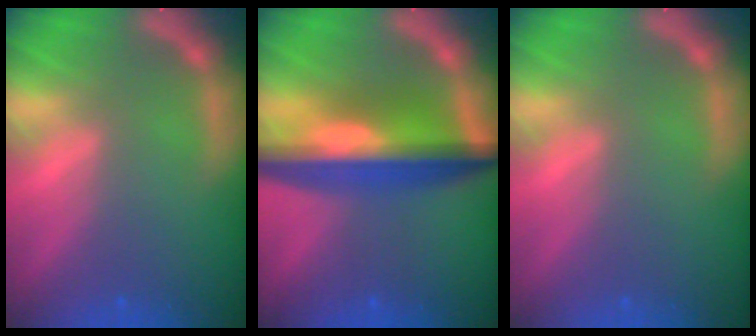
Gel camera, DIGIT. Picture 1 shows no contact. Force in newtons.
{"total": 10.1}
{"total": 0.0}